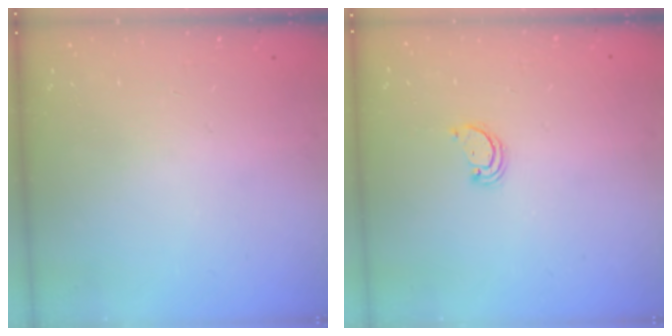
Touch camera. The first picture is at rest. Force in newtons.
{"total": 2.1, "press": 2.1, "slide": 0.2}